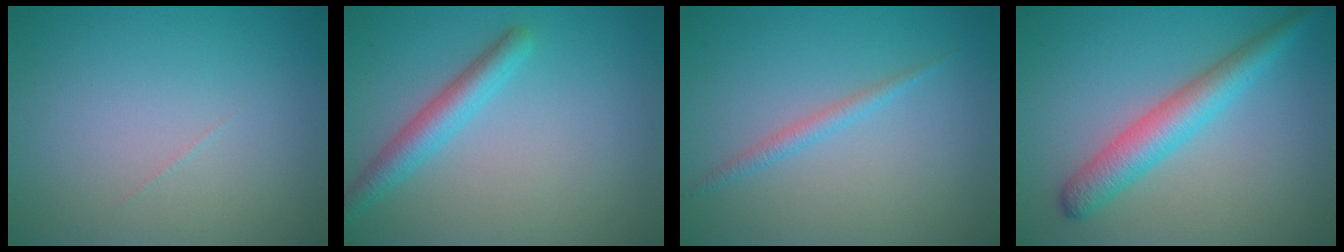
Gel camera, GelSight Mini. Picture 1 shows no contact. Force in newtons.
{"total": 2.9, "press": 2.9, "slide": 0.1}
{"total": 1.3, "press": 1.3, "slide": 0.1}
{"total": 4.3, "press": 4.3, "slide": 0.1}